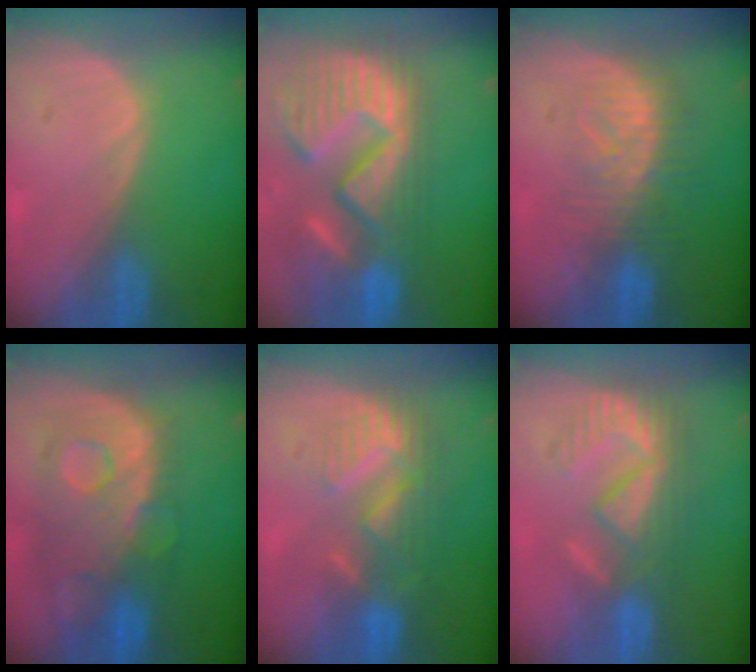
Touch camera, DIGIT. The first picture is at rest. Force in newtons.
{"total": 15.1, "press": 12.6, "slide": 8.3}
{"total": 8.1, "press": 7.5, "slide": 3.2}
{"total": 11.3, "press": 9.8, "slide": 5.6}
{"total": 8.8, "press": 7.8, "slide": 4.1}
{"total": 9.4, "press": 8.1, "slide": 4.6}